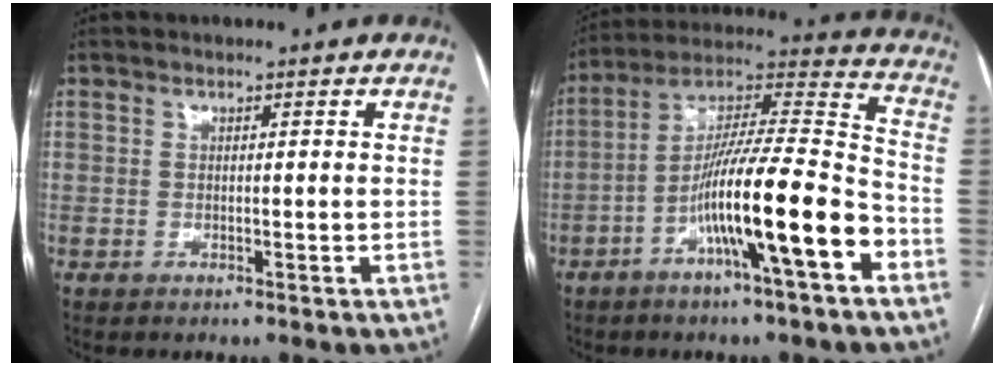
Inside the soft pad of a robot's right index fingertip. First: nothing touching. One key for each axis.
{"total": 17.8, "fx": -7.4, "fy": 0.9, "fz": 16.2, "tx": -0.280, "ty": 0.002, "tz": -0.127}